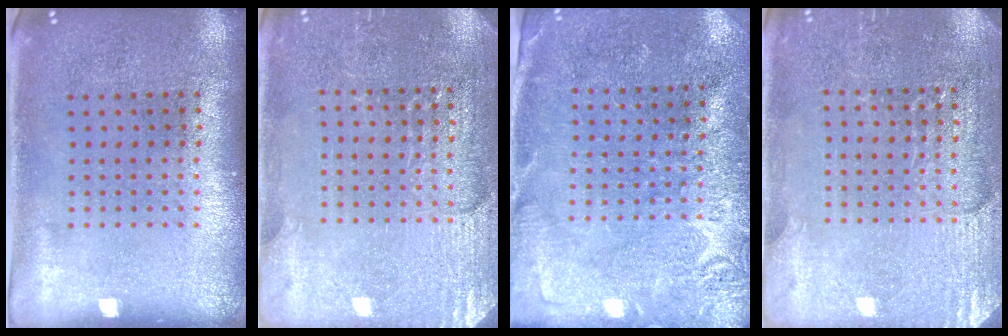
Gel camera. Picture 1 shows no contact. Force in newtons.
{"total": 2.9, "press": 2.8, "slide": 0.3}
{"total": 2.7, "press": 2.7, "slide": 0.4}
{"total": 2.9, "press": 2.8, "slide": 0.3}